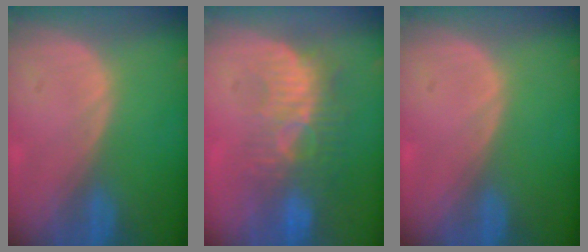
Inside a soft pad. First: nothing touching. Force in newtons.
{"total": 9.1, "press": 8.4, "slide": 3.6}
{"total": 0.0}